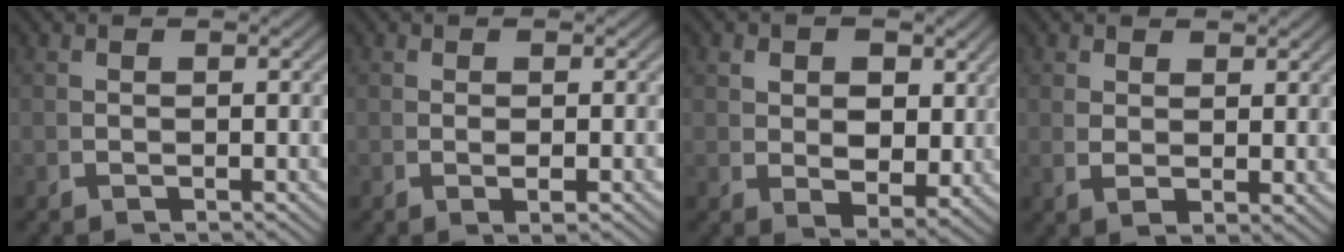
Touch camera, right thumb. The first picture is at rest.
{"total": 1.2, "force": [-0.1, 0.4, 1.2], "torque": [-0.022, 0.003, -0.001]}
{"total": 5.0, "force": [1.3, 3.6, 3.3], "torque": [-0.052, -0.026, 0.033]}
{"total": 1.8, "force": [1.4, 0.3, 1.1], "torque": [-0.015, -0.001, 0.031]}